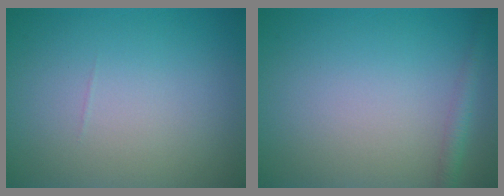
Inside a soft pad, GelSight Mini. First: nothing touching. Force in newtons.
{"total": 1.5, "press": 1.5, "slide": 0.1}